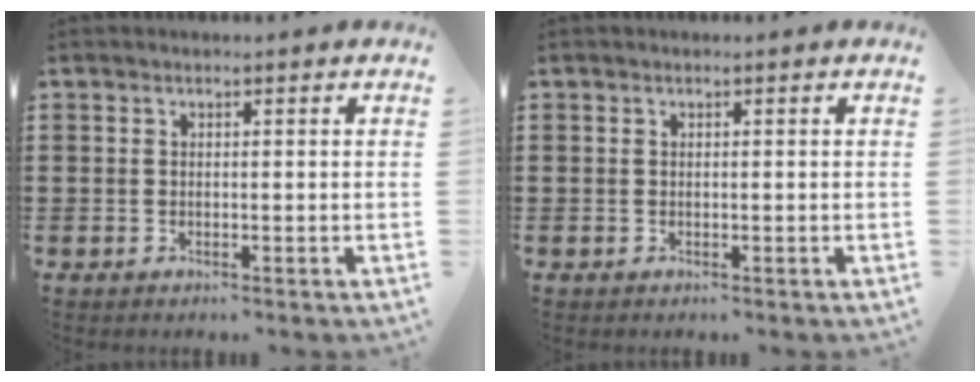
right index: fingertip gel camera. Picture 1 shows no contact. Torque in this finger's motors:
{"motor_torque": [0.69, 0.51, 0.01, 0.00]}